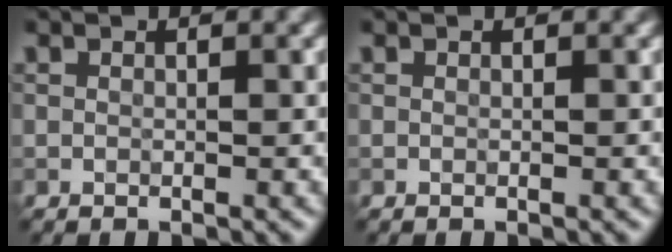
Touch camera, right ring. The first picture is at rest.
{"total": 0.0}